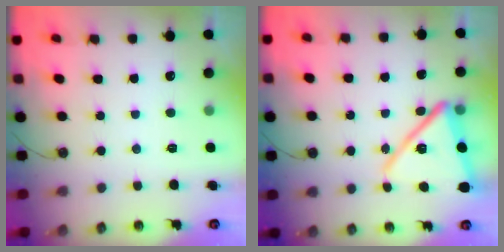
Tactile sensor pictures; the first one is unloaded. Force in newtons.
{"total": 17.0, "press": 16.9, "slide": 1.4}